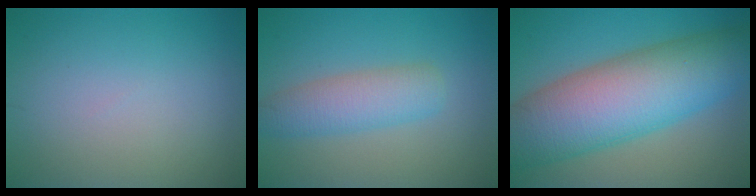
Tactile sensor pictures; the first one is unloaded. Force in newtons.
{"total": 4.1, "press": 4.1, "slide": 0.1}
{"total": 12.7, "press": 12.7, "slide": 0.3}